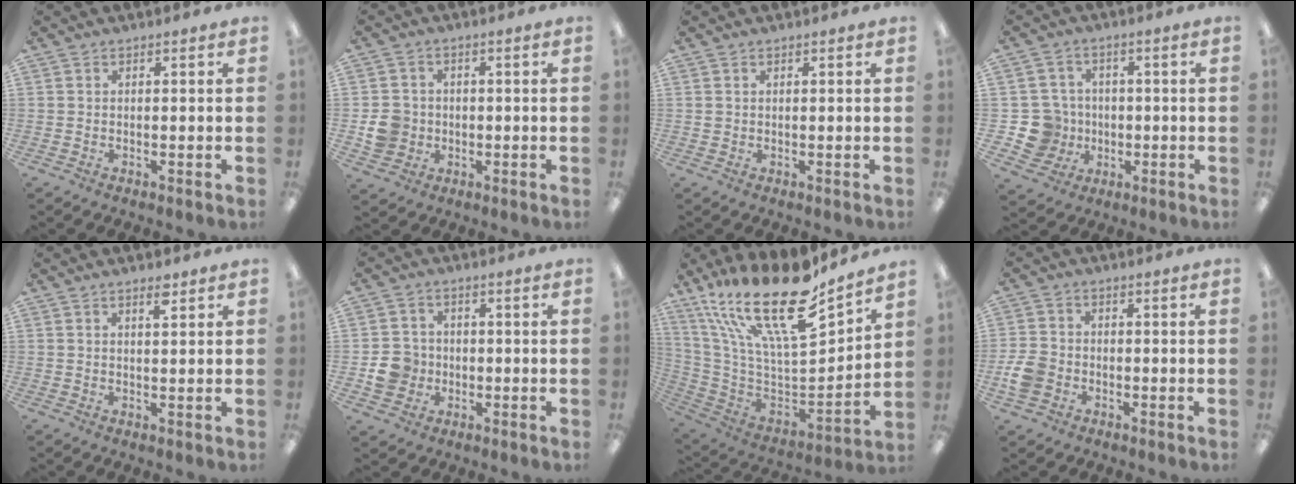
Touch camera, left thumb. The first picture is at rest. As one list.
[{"total": 6.7, "force": [-0.7, 6.2, 2.2], "torque": [-0.043, 0.012, -0.011]}, {"total": 0.7, "force": [0.4, 0.6, 0.1], "torque": [-0.003, 0.002, 0.007]}, {"total": 8.9, "force": [-1.2, 8.7, 1.4], "torque": [-0.051, 0.012, -0.010]}, {"total": 2.9, "force": [2.1, 0.8, 1.7], "torque": [-0.023, -0.005, 0.034]}, {"total": 6.9, "force": [-1.4, 6.4, 2.1], "torque": [-0.047, 0.015, -0.021]}, {"total": 25.7, "force": [17.5, 8.1, 17.0], "torque": [-0.312, -0.128, 0.302]}, {"total": 5.9, "force": [-1.8, 4.8, 3.0], "torque": [-0.059, 0.014, -0.030]}]